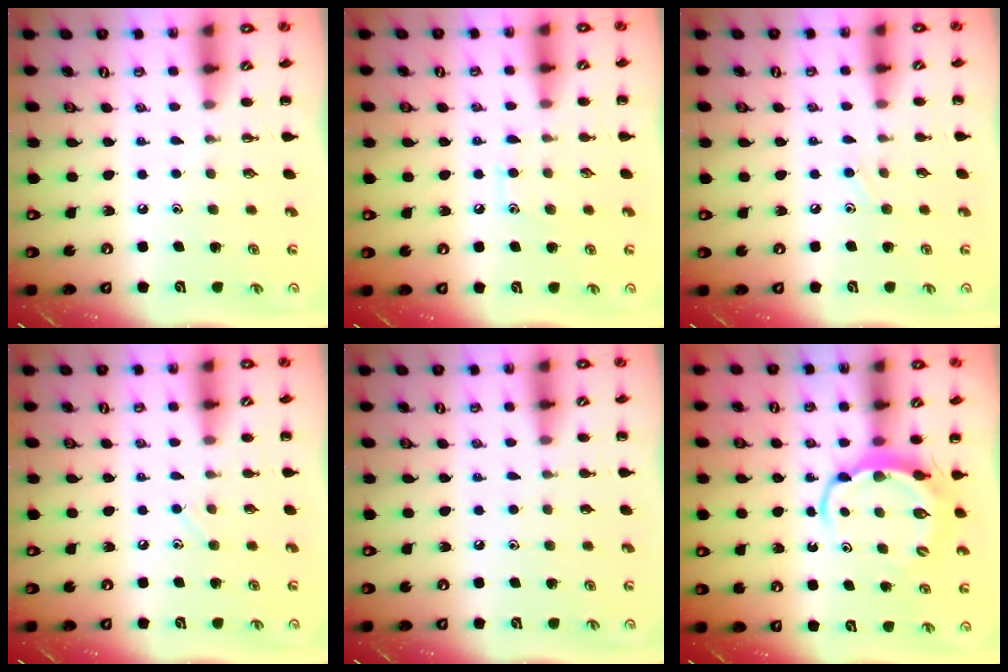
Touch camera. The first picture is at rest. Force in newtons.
{"total": 7.8, "press": 7.4, "slide": 2.2}
{"total": 4.8, "press": 4.5, "slide": 1.6}
{"total": 4.0, "press": 3.8, "slide": 1.3}
{"total": 2.9, "press": 2.6, "slide": 1.2}
{"total": 5.9, "press": 5.9, "slide": 0.5}